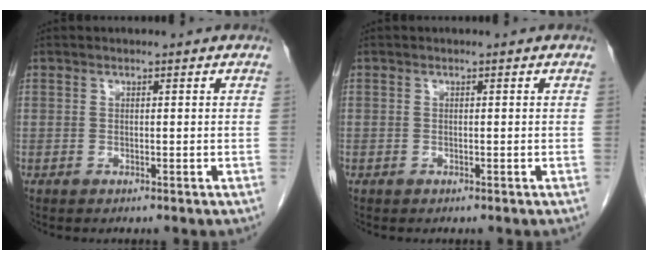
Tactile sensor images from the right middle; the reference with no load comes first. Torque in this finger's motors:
{"motor_torque": [0.07, -0.08, -0.03, -0.12]}